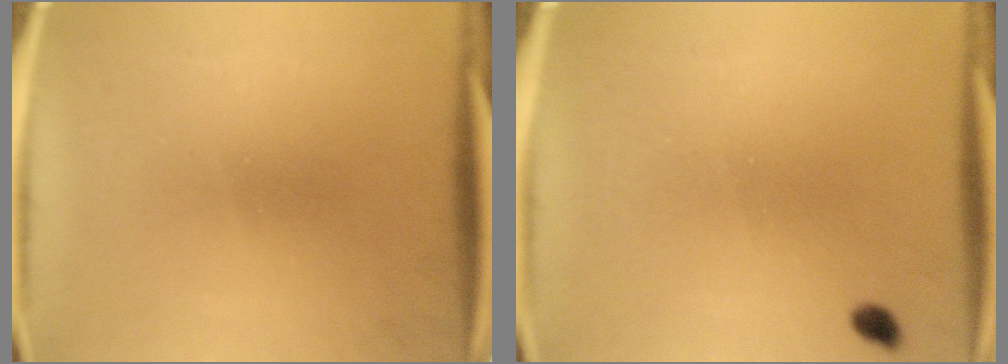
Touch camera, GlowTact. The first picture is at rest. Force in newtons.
{"total": 1.3}